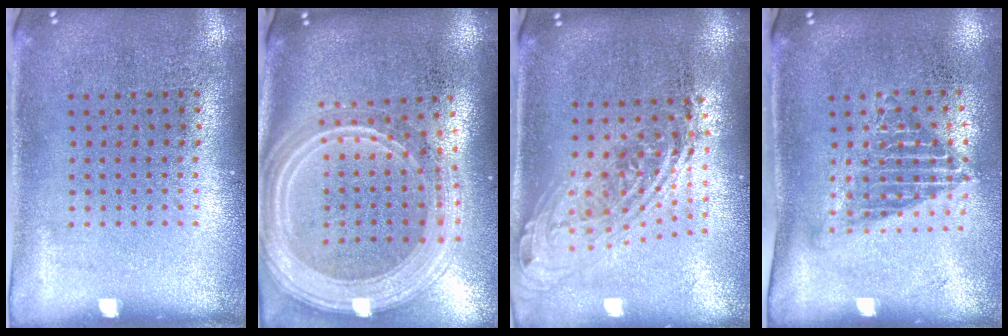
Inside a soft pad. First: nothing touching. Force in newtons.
{"total": 3.0, "press": 2.4, "slide": 1.7}
{"total": 2.1, "press": 1.6, "slide": 1.4}
{"total": 1.4, "press": 1.1, "slide": 0.9}